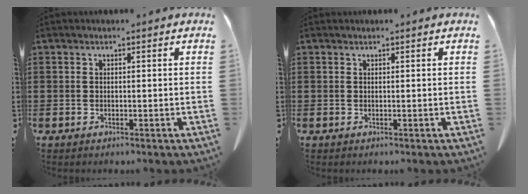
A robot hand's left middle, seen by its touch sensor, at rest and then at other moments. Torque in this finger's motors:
{"motor_torque": [-0.14, 0.12, -0.02, 0.00]}